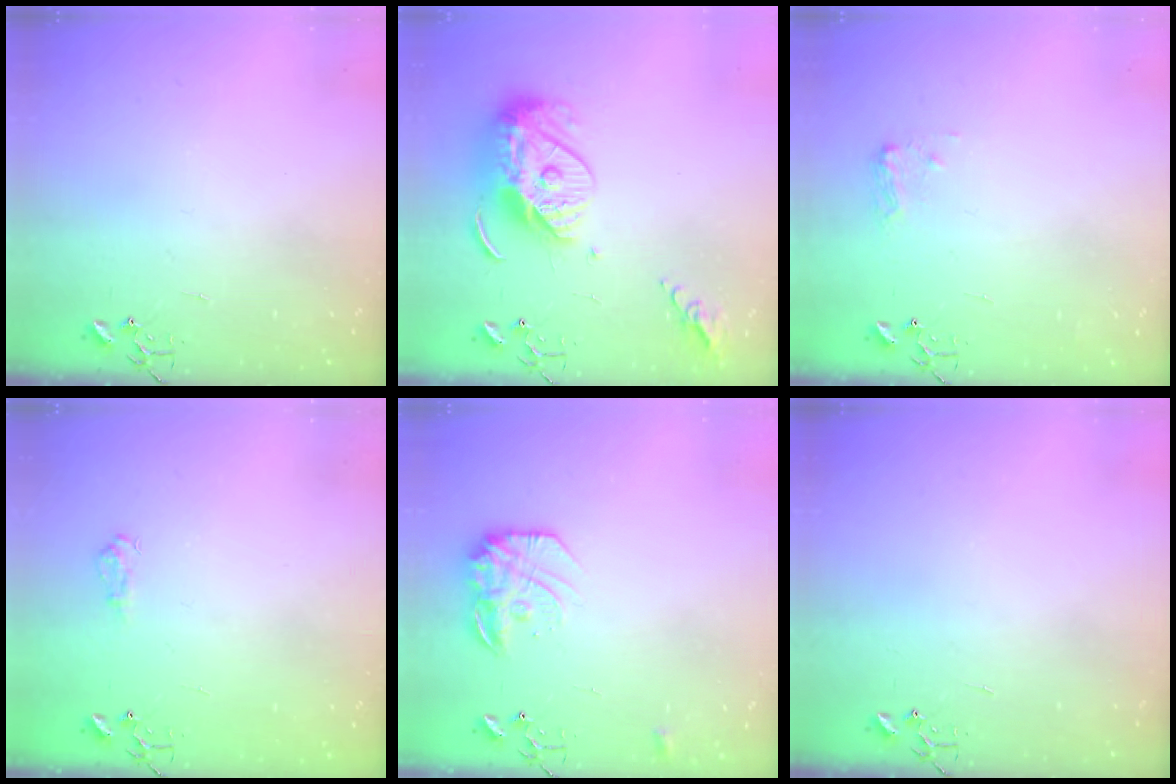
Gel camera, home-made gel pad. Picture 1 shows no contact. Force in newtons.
{"total": 15.1, "press": 15.0, "slide": 1.4}
{"total": 6.9, "press": 6.9, "slide": 0.7}
{"total": 7.5, "press": 7.4, "slide": 0.9}
{"total": 14.0, "press": 14.0, "slide": 0.5}
{"total": 0.0}